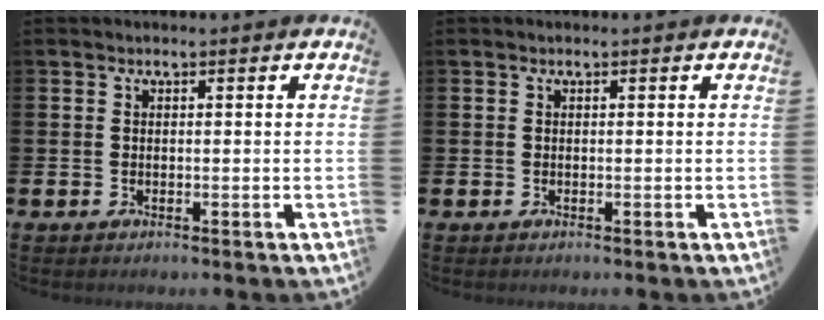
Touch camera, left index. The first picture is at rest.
{"total": 0.0}